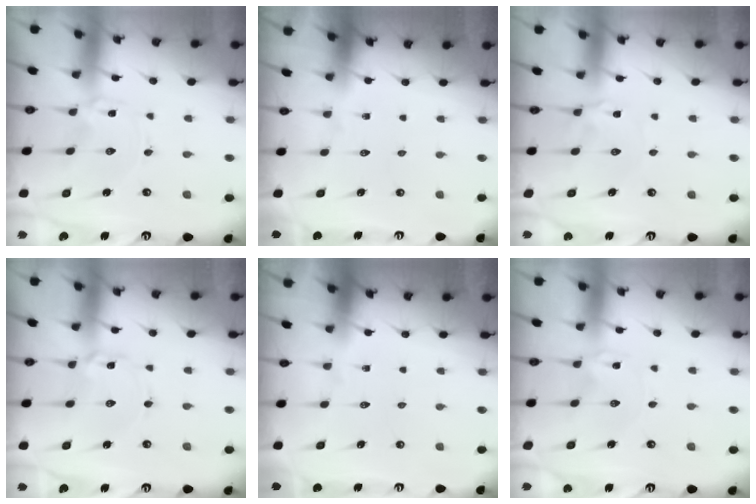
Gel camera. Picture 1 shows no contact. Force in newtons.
{"total": 0.0}
{"total": 2.2, "press": 2.1, "slide": 0.4}
{"total": 1.7, "press": 1.7, "slide": 0.0}
{"total": 0.0}
{"total": 0.0}